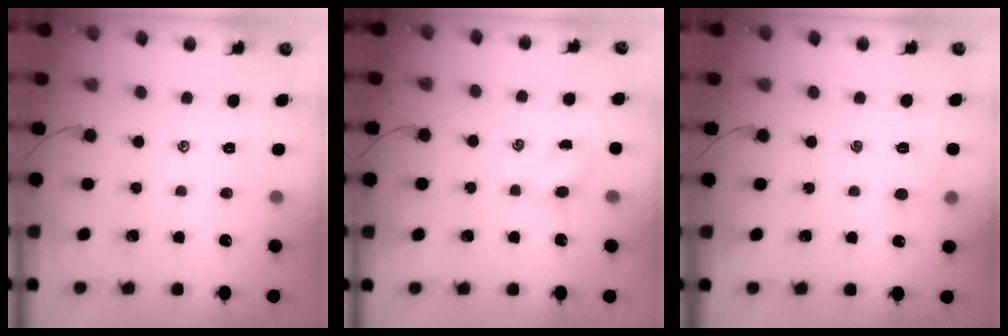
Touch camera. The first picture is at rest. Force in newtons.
{"total": 3.5, "press": 3.3, "slide": 1.2}
{"total": 4.4, "press": 4.2, "slide": 1.4}